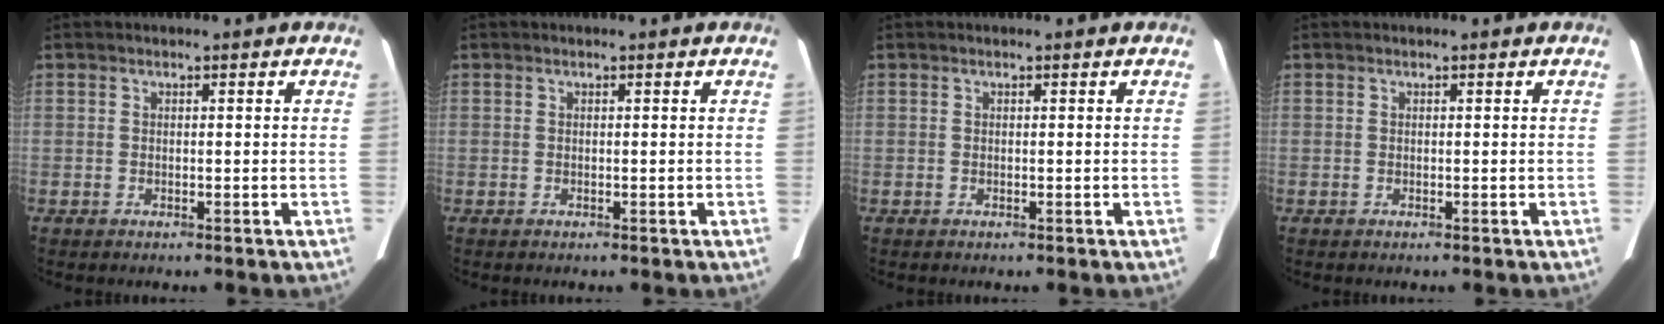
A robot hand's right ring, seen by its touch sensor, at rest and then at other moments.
{"total": 0.0}
{"total": 0.0}
{"total": 0.0}